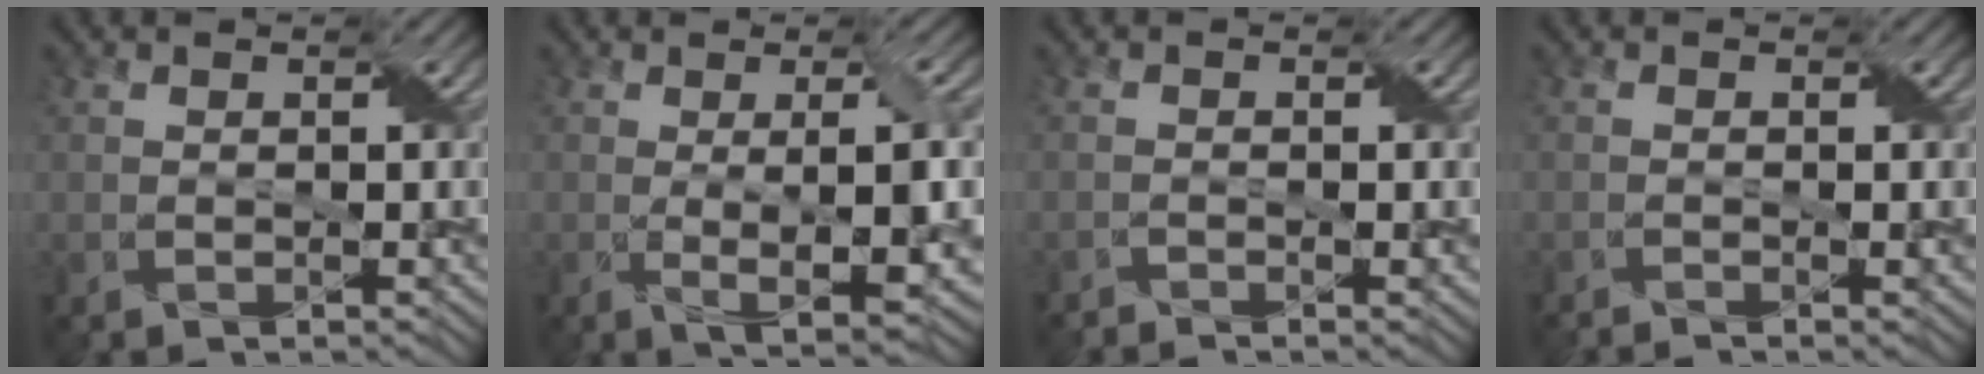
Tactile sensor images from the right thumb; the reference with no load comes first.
{"total": 6.7, "force": [-0.1, 1.6, 6.5], "torque": [-0.105, -0.006, 0.003]}
{"total": 1.2, "force": [-1.0, 0.1, 0.7], "torque": [-0.016, -0.001, -0.021]}
{"total": 1.2, "force": [-0.7, 0.0, 0.9], "torque": [-0.017, 0.002, -0.015]}